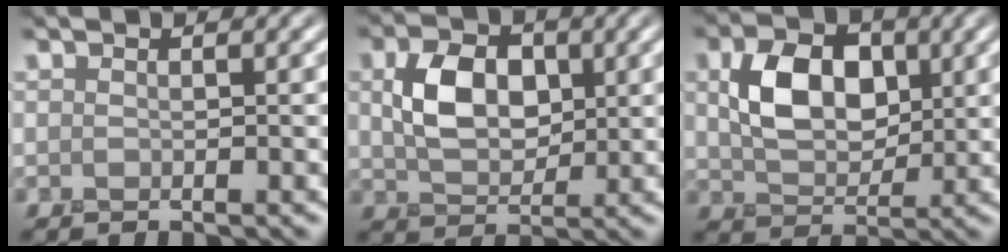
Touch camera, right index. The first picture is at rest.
{"total": 4.9, "force": [0.3, 3.5, 3.4], "torque": [-0.073, -0.004, 0.002]}
{"total": 5.6, "force": [0.7, 3.9, 4.0], "torque": [-0.080, -0.004, 0.009]}